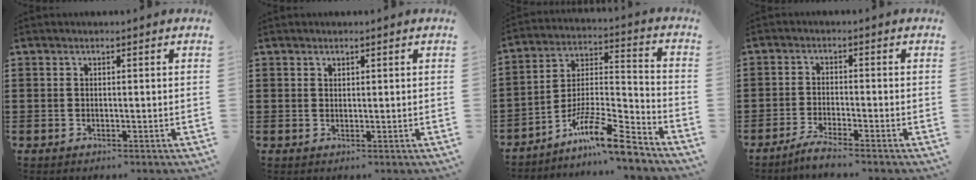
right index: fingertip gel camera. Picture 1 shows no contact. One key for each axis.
{"total": 0.7, "fx": 0.6, "fy": 0.4, "fz": 0.0, "tx": -0.002, "ty": 0.002, "tz": 0.012}
{"total": 11.3, "fx": -8.9, "fy": 1.5, "fz": 6.8, "tx": -0.117, "ty": 0.018, "tz": -0.171}
{"total": 2.7, "fx": -2.4, "fy": -0.4, "fz": 1.1, "tx": -0.018, "ty": 0.000, "tz": -0.046}